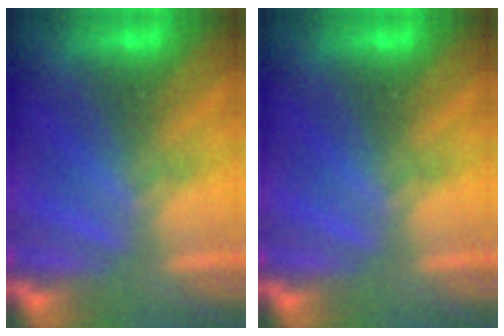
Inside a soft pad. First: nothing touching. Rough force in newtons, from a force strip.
{"total": 0.0}